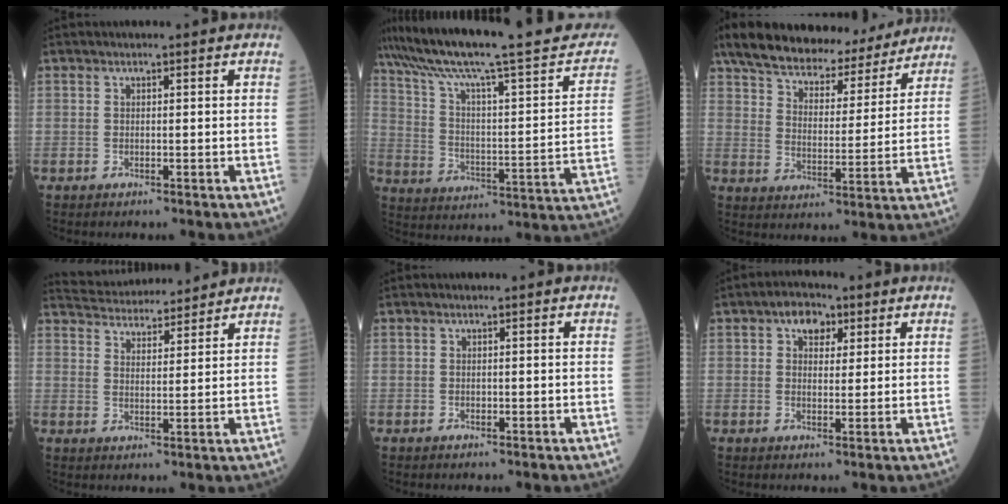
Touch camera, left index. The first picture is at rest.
{"total": 25.9, "force": [21.7, 2.4, 14.0], "torque": [-0.217, -0.020, 0.302]}
{"total": 22.4, "force": [19.6, 6.8, 8.6], "torque": [-0.151, 0.019, 0.281]}
{"total": 13.0, "force": [12.4, 1.9, 3.2], "torque": [-0.058, 0.026, 0.189]}
{"total": 0.0}
{"total": 4.3, "force": [2.2, 2.7, 2.5], "torque": [-0.041, 0.018, 0.033]}